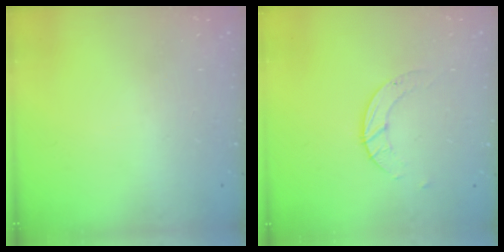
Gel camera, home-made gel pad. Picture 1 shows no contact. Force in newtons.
{"total": 2.8, "press": 2.8, "slide": 0.3}